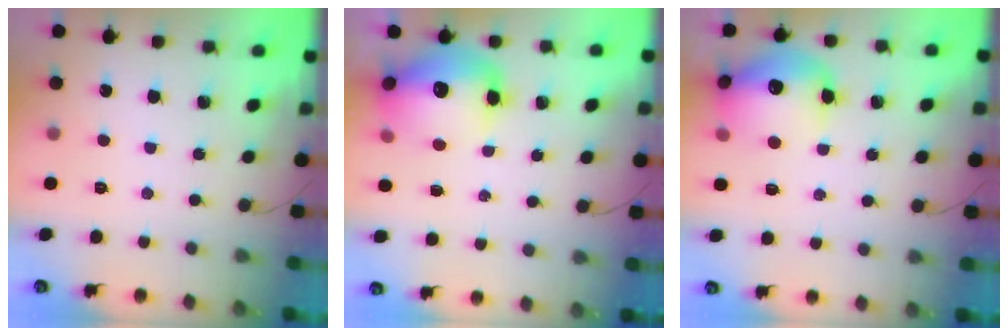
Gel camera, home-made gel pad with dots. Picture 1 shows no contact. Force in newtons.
{"total": 16.2, "press": 15.6, "slide": 4.1}
{"total": 16.1, "press": 15.9, "slide": 2.6}